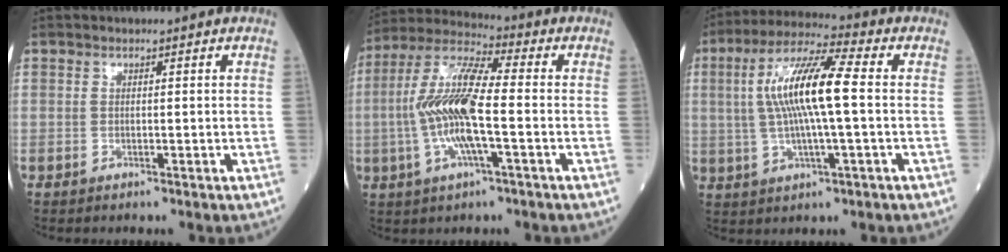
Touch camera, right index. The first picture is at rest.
{"total": 12.6, "force": [-1.7, 2.2, 12.3], "torque": [-0.259, 0.009, -0.035]}
{"total": 12.6, "force": [0.9, 1.3, 12.5], "torque": [-0.247, 0.017, 0.013]}